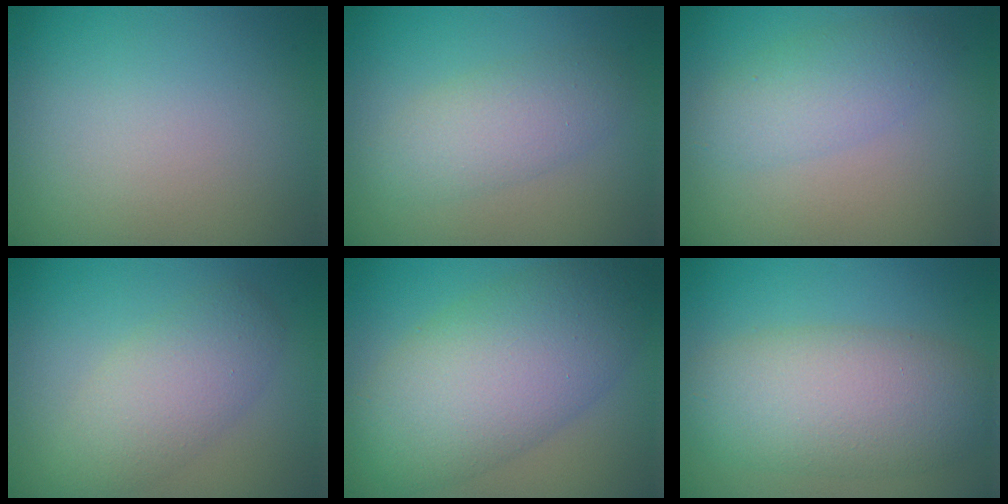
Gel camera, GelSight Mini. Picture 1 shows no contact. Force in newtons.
{"total": 3.0, "press": 3.0, "slide": 0.1}
{"total": 3.0, "press": 3.0, "slide": 0.0}
{"total": 3.9, "press": 3.9, "slide": 0.2}
{"total": 8.8, "press": 8.8, "slide": 0.1}
{"total": 7.0, "press": 7.0, "slide": 0.4}